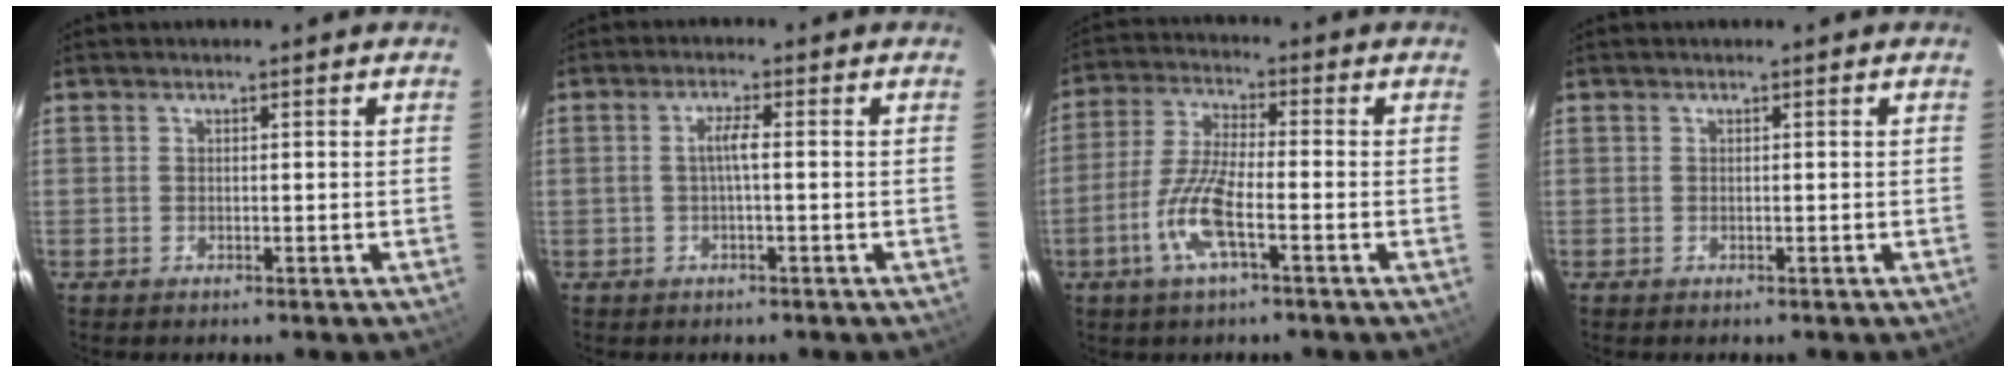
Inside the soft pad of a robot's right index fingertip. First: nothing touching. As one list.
[{"total": 2.6, "force": [-0.3, 0.0, 2.5], "torque": [-0.049, 0.004, -0.005]}, {"total": 9.5, "force": [-4.0, 1.8, 8.4], "torque": [-0.183, -0.004, -0.082]}, {"total": 0.0}]